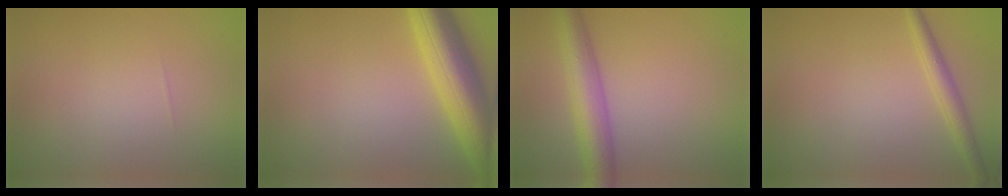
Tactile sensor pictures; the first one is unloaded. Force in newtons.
{"total": 8.1, "press": 8.1, "slide": 0.3}
{"total": 5.2, "press": 5.2, "slide": 0.2}
{"total": 2.0, "press": 2.0, "slide": 0.0}